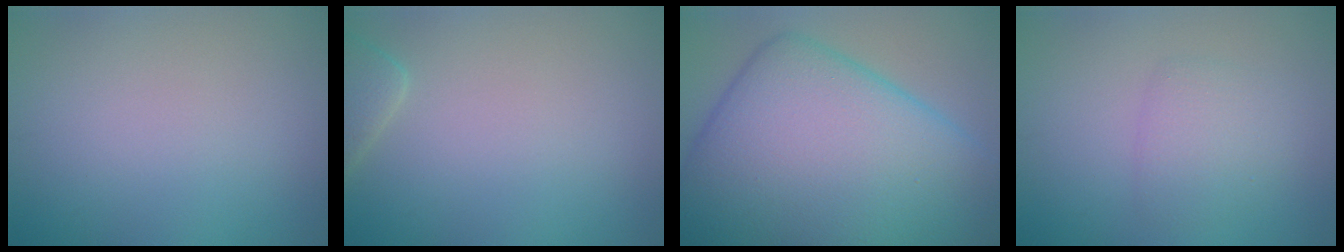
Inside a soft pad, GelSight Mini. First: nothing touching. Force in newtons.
{"total": 2.3, "press": 2.2, "slide": 0.4}
{"total": 18.5, "press": 18.5, "slide": 0.0}
{"total": 2.4, "press": 2.4, "slide": 0.1}